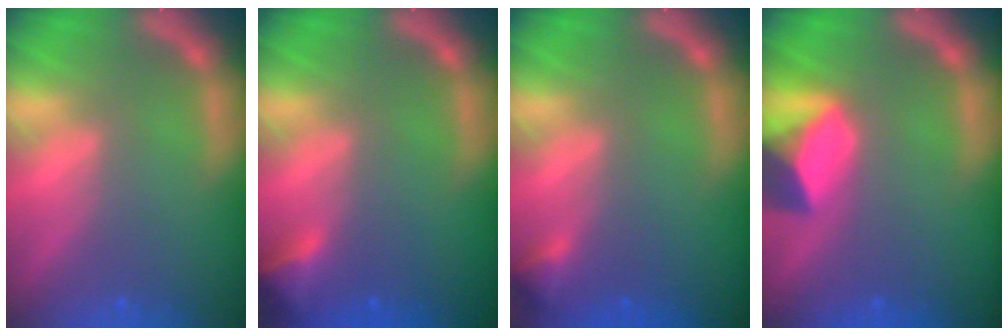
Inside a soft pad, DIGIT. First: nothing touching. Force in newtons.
{"total": 2.4}
{"total": 1.4}
{"total": 5.9}